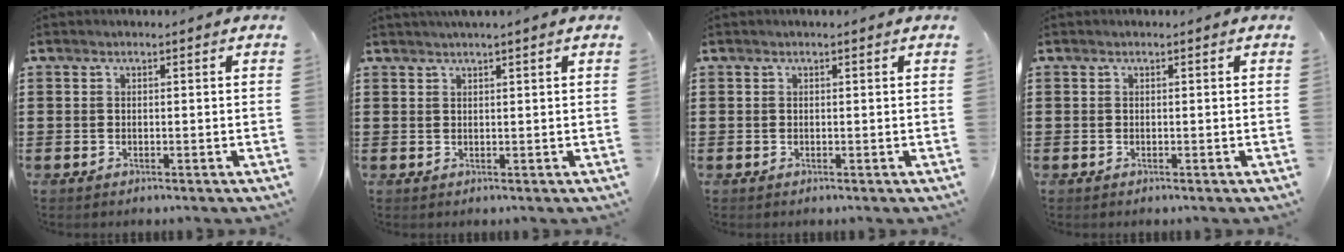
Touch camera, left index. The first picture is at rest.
{"total": 1.4, "force": [1.2, -0.3, 0.6], "torque": [-0.011, -0.001, 0.023]}
{"total": 0.0}
{"total": 0.0}